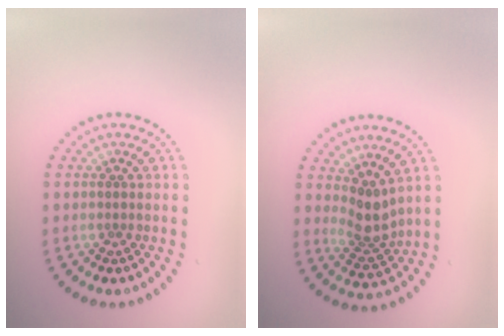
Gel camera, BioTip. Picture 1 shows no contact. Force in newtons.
{"total": 2.9, "press": 2.1, "slide": 1.9}